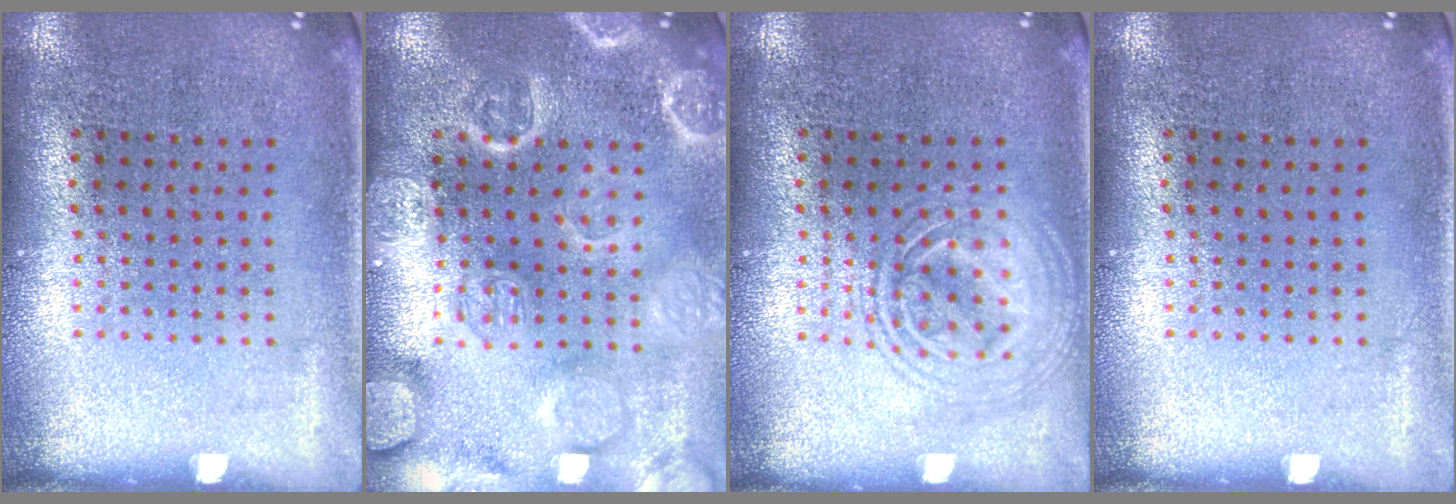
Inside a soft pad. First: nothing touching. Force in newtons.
{"total": 3.6, "press": 3.5, "slide": 0.4}
{"total": 1.7, "press": 1.7, "slide": 0.3}
{"total": 0.0}